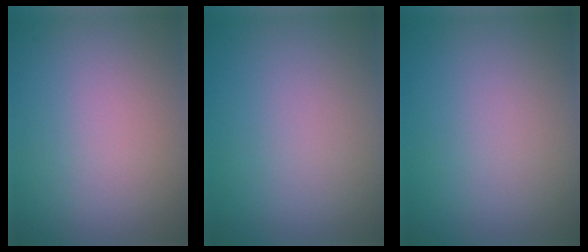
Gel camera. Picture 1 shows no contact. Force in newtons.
{"total": 0.0}
{"total": 0.0}